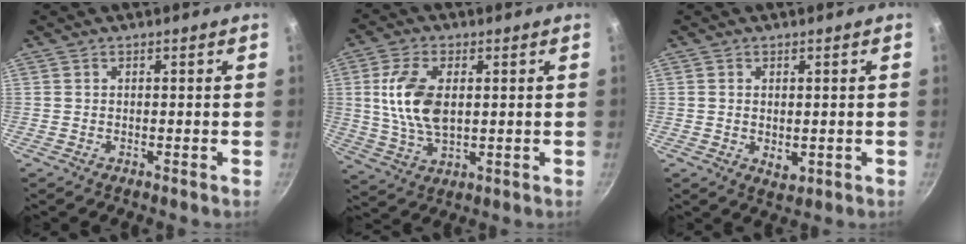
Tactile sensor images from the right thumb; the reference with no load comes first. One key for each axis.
{"total": 11.4, "fx": 1.7, "fy": 6.3, "fz": 9.3, "tx": -0.177, "ty": -0.006, "tz": 0.035}
{"total": 3.1, "fx": -0.1, "fy": 2.1, "fz": 2.3, "tx": -0.034, "ty": -0.009, "tz": 0.002}